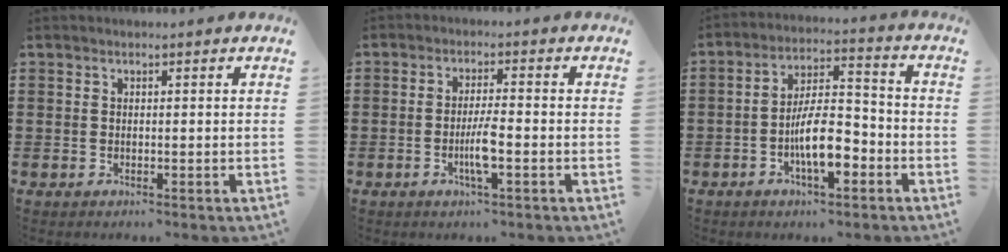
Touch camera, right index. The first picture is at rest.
{"total": 4.2, "force": [-1.4, 0.4, 4.0], "torque": [-0.084, -0.007, -0.030]}
{"total": 9.2, "force": [-3.5, 3.4, 7.8], "torque": [-0.140, 0.001, -0.066]}